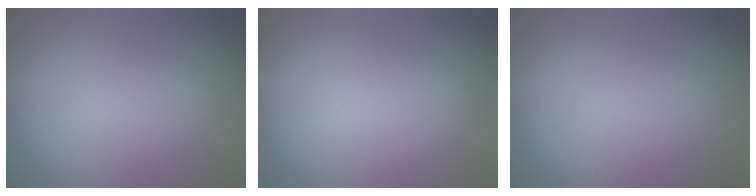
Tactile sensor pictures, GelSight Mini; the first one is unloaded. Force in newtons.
{"total": 0.0}
{"total": 0.5, "press": 0.5, "slide": 0.0}